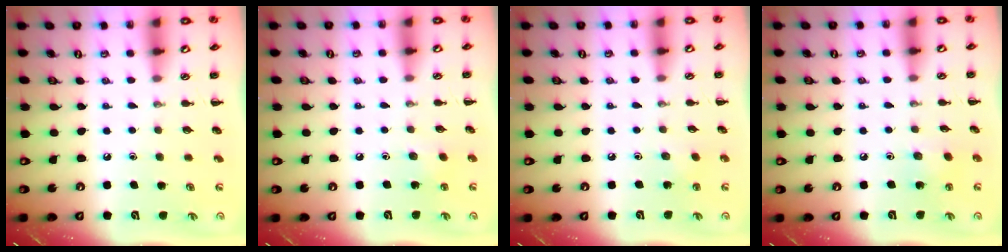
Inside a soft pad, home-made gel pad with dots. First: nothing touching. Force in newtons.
{"total": 4.8, "press": 4.6, "slide": 1.4}
{"total": 2.6, "press": 2.5, "slide": 0.8}
{"total": 3.8, "press": 3.7, "slide": 1.1}